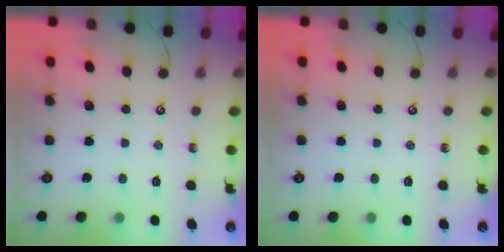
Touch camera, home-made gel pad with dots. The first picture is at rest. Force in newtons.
{"total": 0.0}